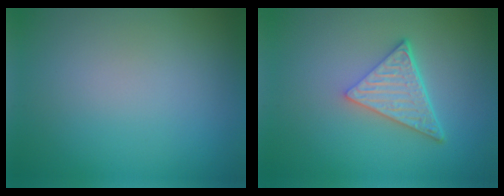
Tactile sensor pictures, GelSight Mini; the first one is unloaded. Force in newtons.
{"total": 4.7, "press": 3.4, "slide": 3.3}